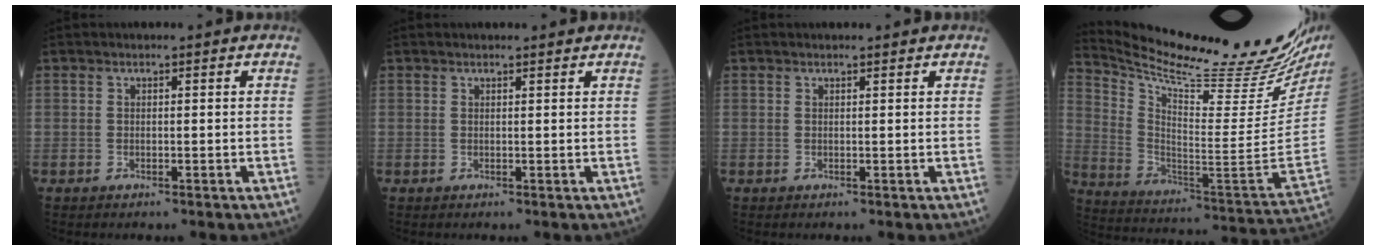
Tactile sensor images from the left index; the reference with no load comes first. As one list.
[{"total": 1.1, "force": [1.1, 0.1, 0.3], "torque": [-0.007, 0.003, 0.014]}, {"total": 0.7, "force": [0.7, 0.0, 0.2], "torque": [-0.007, 0.003, 0.009]}, {"total": 27.5, "force": [24.3, 1.4, 12.8], "torque": [-0.223, -0.102, 0.349]}]